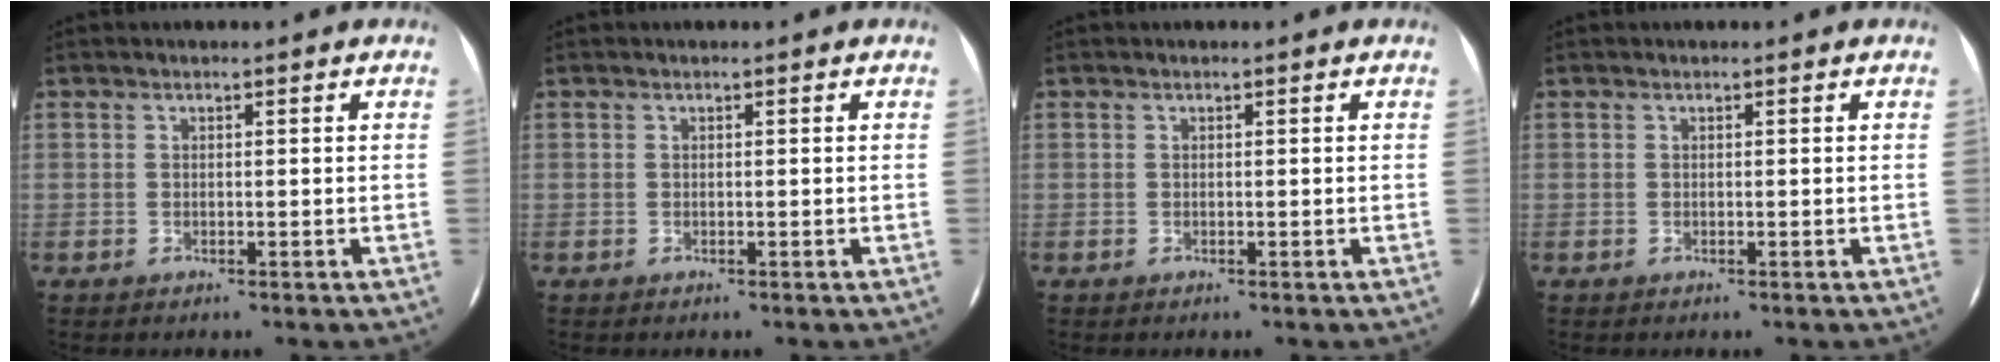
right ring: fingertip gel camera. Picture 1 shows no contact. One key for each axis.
{"total": 0.0}
{"total": 0.0}
{"total": 0.0}